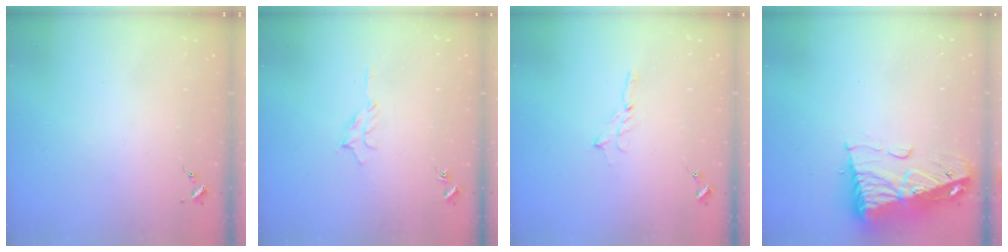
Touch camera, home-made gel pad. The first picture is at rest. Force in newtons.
{"total": 6.3, "press": 6.3, "slide": 0.7}
{"total": 2.3, "press": 2.3, "slide": 0.2}
{"total": 14.6, "press": 14.6, "slide": 1.6}